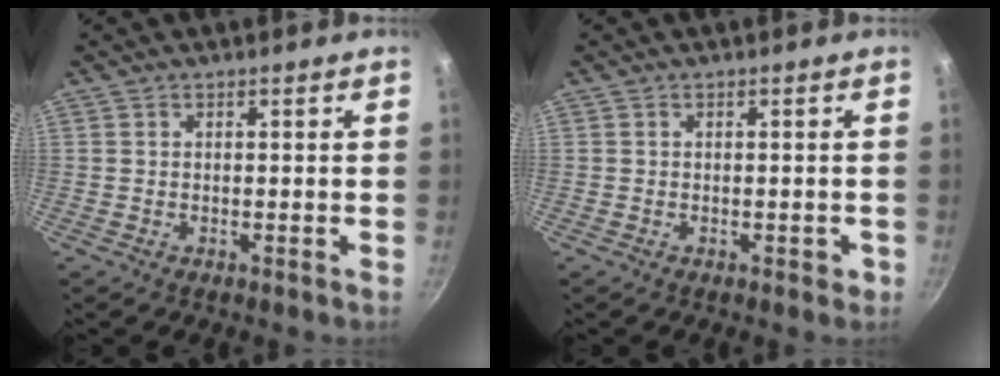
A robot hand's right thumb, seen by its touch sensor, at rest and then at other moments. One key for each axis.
{"total": 1.4, "fx": -0.5, "fy": 1.0, "fz": 0.9, "tx": 0.000, "ty": 0.008, "tz": -0.005}